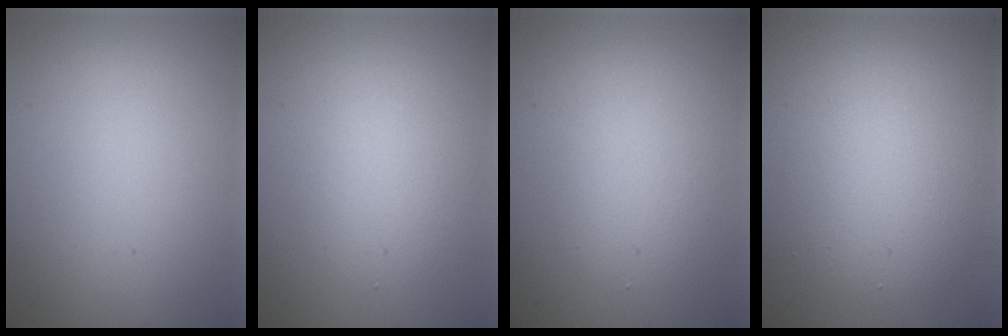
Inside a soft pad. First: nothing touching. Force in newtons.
{"total": 3.0, "press": 3.0, "slide": 0.2}
{"total": 2.7, "press": 2.6, "slide": 0.3}
{"total": 4.5, "press": 4.5, "slide": 0.3}